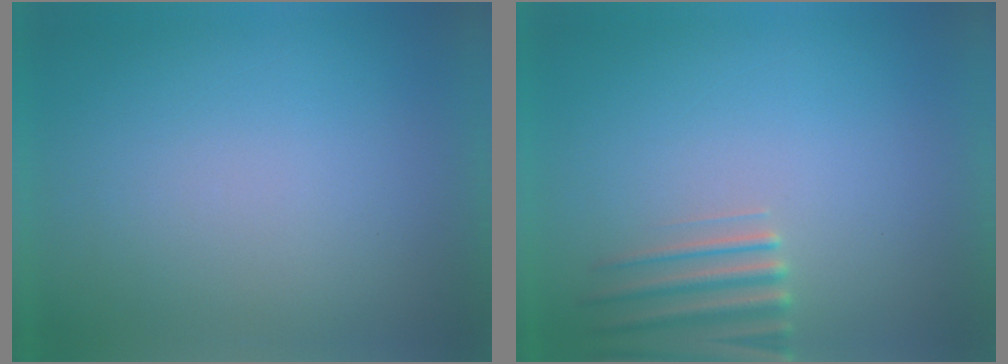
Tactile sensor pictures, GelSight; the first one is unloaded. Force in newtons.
{"total": 2.9}